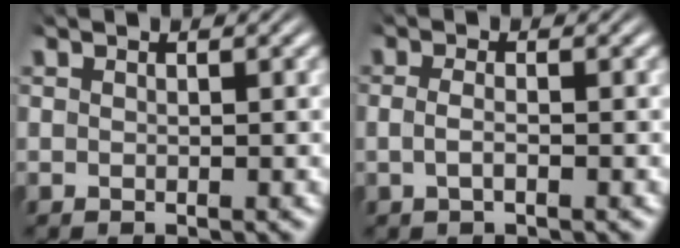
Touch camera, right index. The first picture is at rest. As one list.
[{"total": 1.5, "force": [-0.6, 0.3, 1.3], "torque": [-0.035, -0.011, -0.006]}]